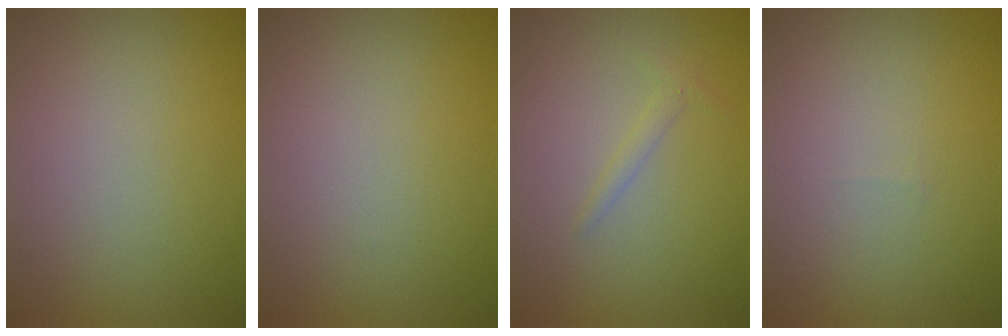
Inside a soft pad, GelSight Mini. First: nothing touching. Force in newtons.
{"total": 0.0}
{"total": 0.9, "press": 0.9, "slide": 0.1}
{"total": 0.0}